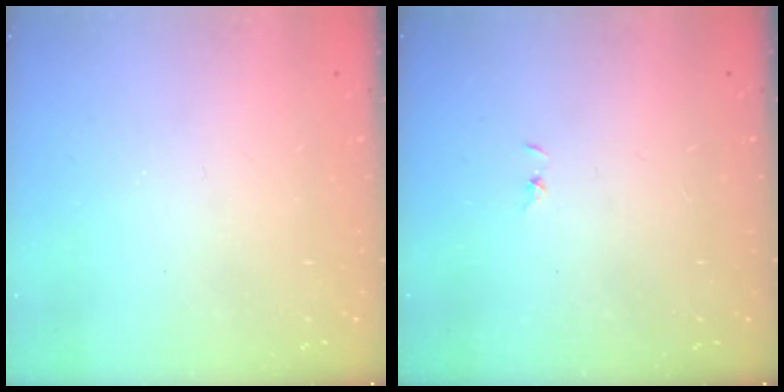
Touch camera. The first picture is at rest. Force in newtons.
{"total": 0.7, "press": 0.7, "slide": 0.1}